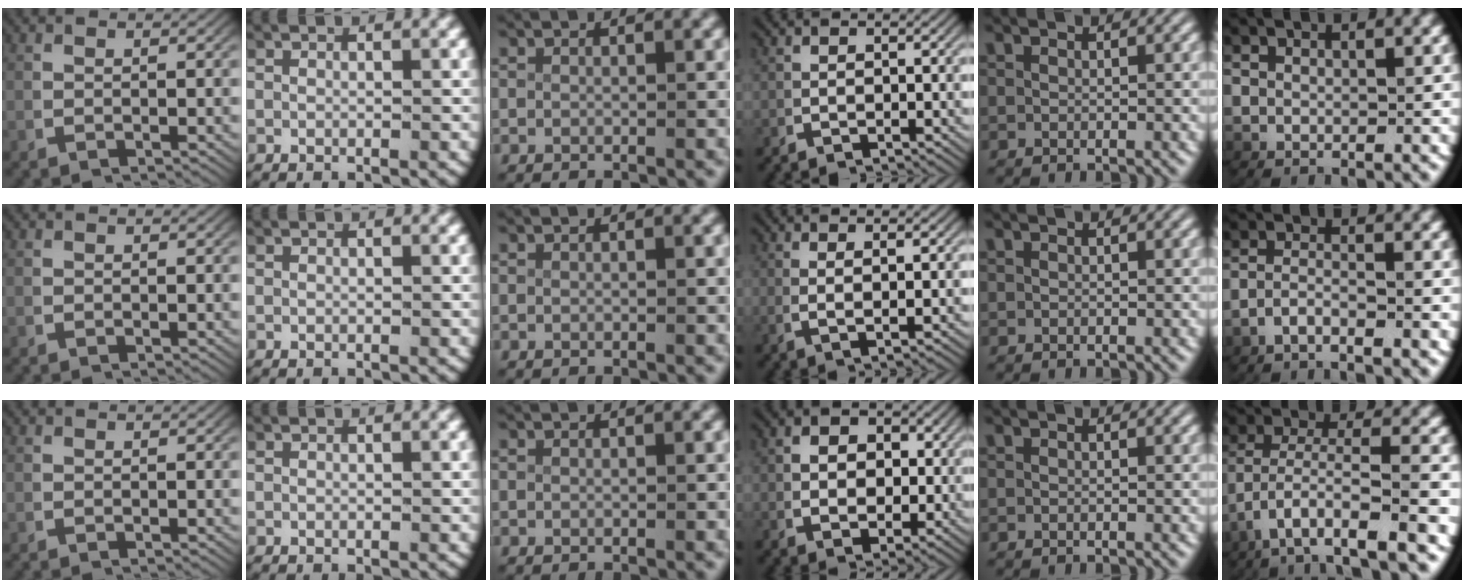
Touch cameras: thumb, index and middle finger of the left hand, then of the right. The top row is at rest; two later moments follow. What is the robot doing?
{"motion": "lift_and_place", "object": "towel"}